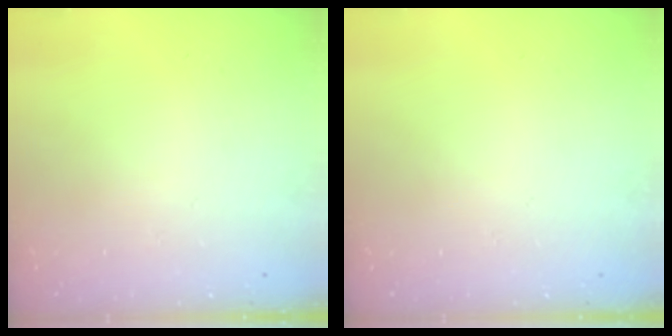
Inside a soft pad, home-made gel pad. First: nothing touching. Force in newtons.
{"total": 0.0}